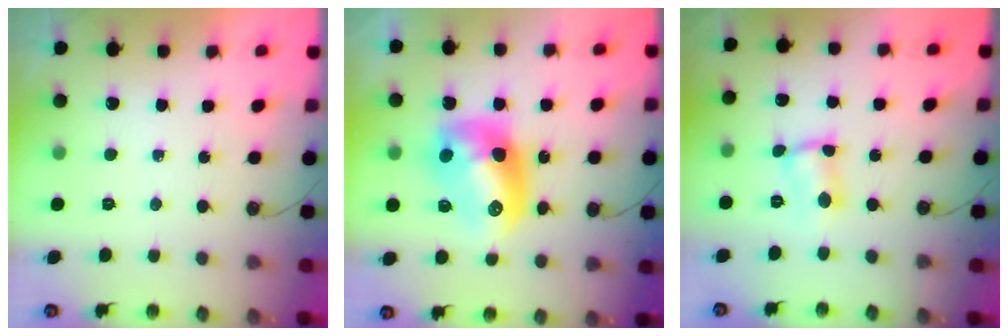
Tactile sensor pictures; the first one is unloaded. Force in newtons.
{"total": 13.5, "press": 13.4, "slide": 1.1}
{"total": 3.1, "press": 3.1, "slide": 0.1}